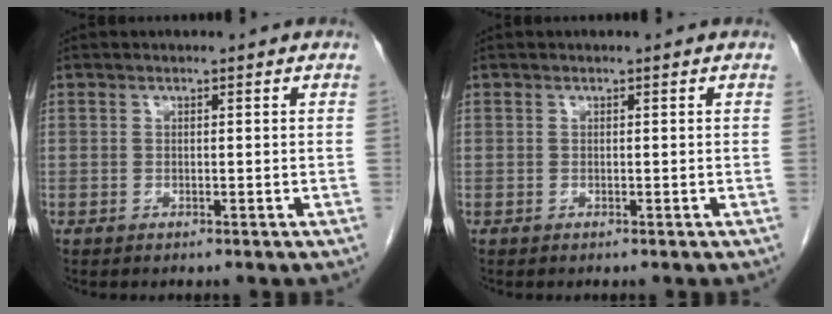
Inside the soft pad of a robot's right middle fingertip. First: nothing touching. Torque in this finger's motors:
{"motor_torque": [0.00, 0.00, 0.00, 0.00]}